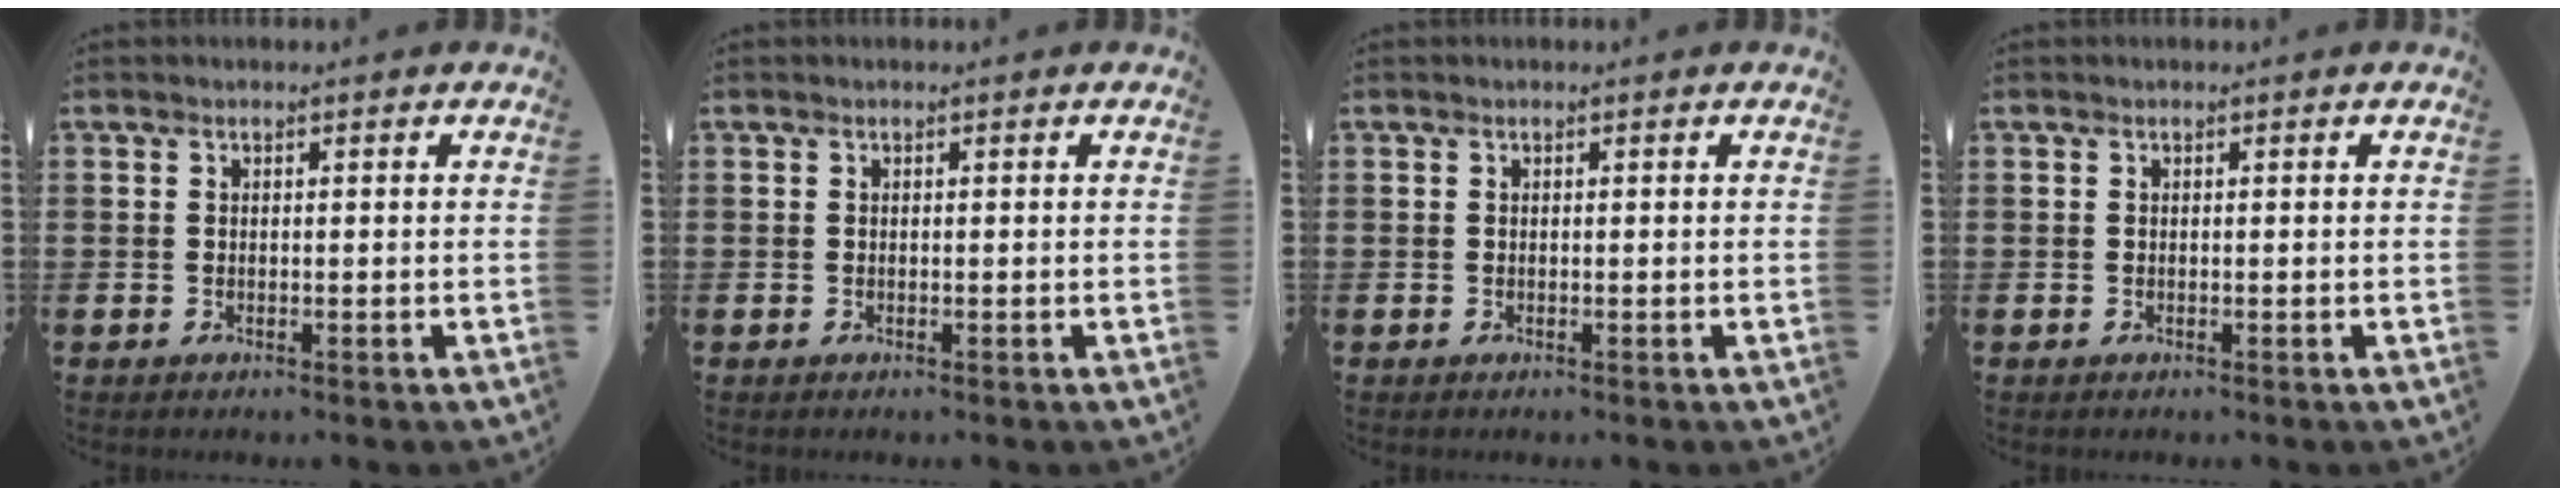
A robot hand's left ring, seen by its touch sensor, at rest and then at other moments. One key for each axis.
{"total": 0.0}
{"total": 0.0}
{"total": 0.0}